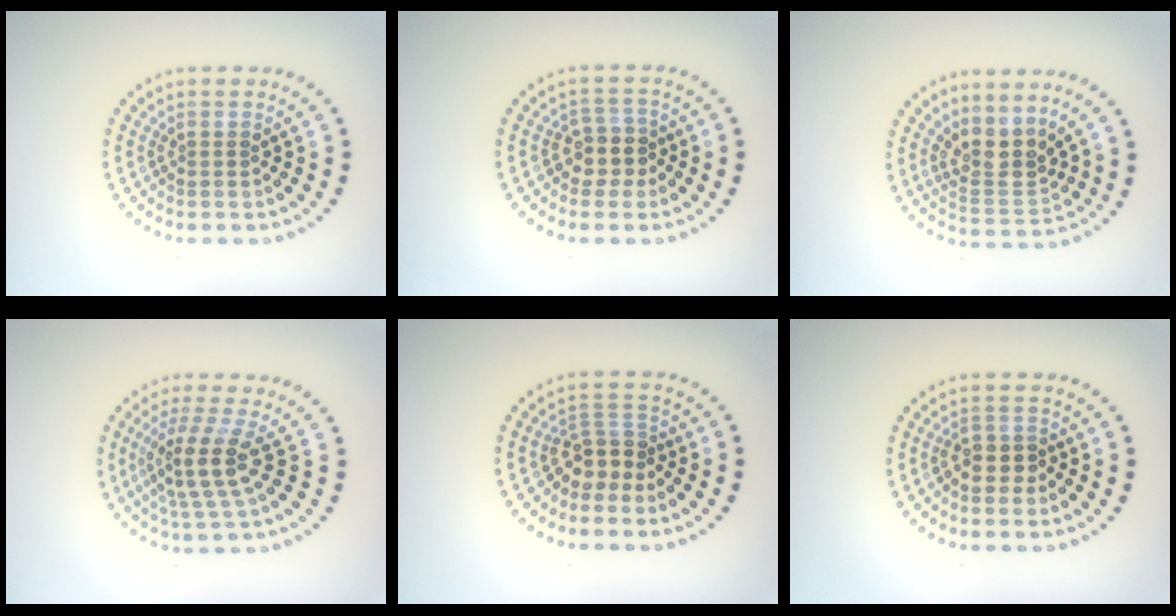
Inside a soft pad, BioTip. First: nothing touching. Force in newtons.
{"total": 2.6, "press": 2.2, "slide": 1.4}
{"total": 3.2, "press": 2.5, "slide": 1.9}
{"total": 3.9, "press": 3.2, "slide": 2.3}
{"total": 3.0, "press": 2.3, "slide": 1.9}
{"total": 2.4, "press": 2.2, "slide": 1.0}